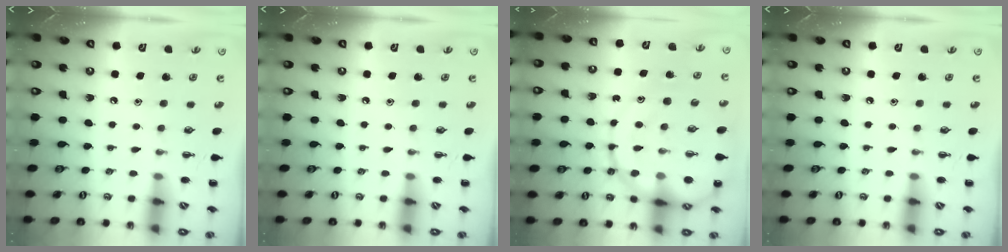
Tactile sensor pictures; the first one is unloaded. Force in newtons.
{"total": 0.0}
{"total": 19.4, "press": 19.2, "slide": 3.0}
{"total": 0.0}